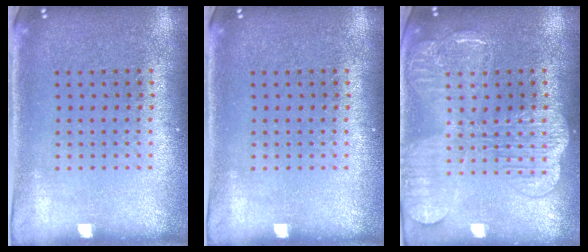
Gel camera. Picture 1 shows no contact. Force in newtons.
{"total": 0.0}
{"total": 3.3, "press": 3.3, "slide": 0.5}